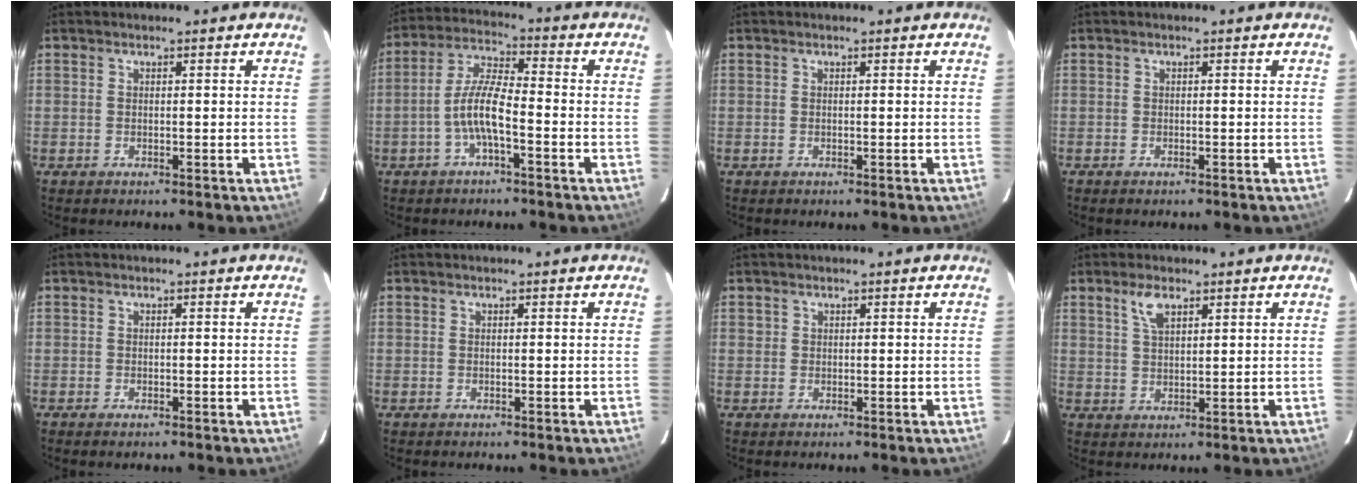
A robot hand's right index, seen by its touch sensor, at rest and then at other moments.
{"total": 7.2, "force": [-2.9, 1.5, 6.5], "torque": [-0.139, 0.011, -0.054]}
{"total": 0.0}
{"total": 0.6, "force": [-0.5, 0.3, 0.2], "torque": [-0.006, -0.002, -0.010]}
{"total": 0.9, "force": [-0.7, 0.4, 0.4], "torque": [-0.008, -0.003, -0.013]}
{"total": 0.0}
{"total": 0.6, "force": [0.2, 0.6, 0.0], "torque": [0.002, 0.003, 0.002]}
{"total": 4.0, "force": [2.4, 1.7, 2.7], "torque": [-0.051, 0.005, 0.048]}